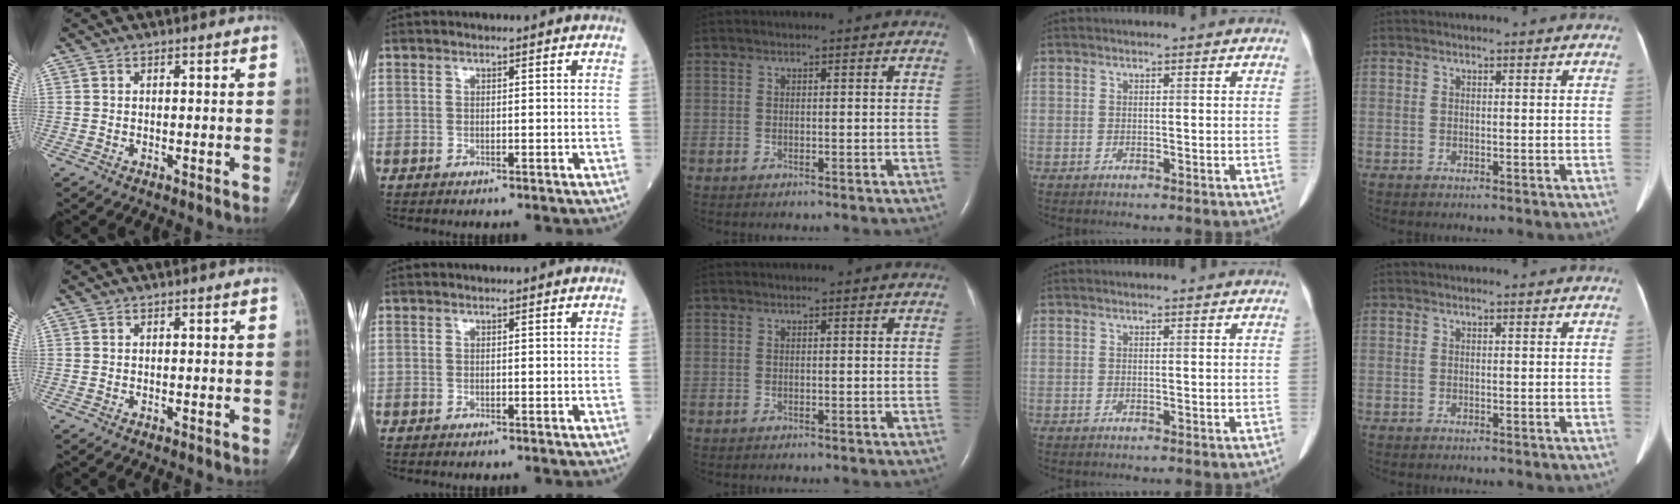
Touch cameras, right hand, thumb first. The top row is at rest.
{}